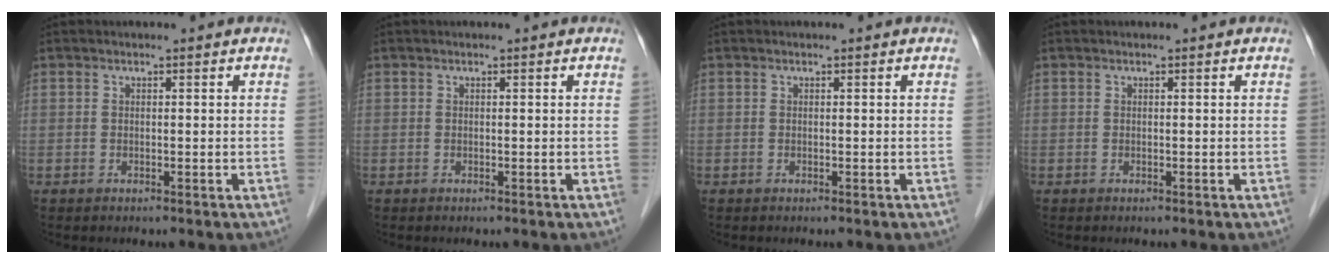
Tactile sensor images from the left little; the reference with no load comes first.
{"total": 0.0}
{"total": 0.0}
{"total": 0.0}